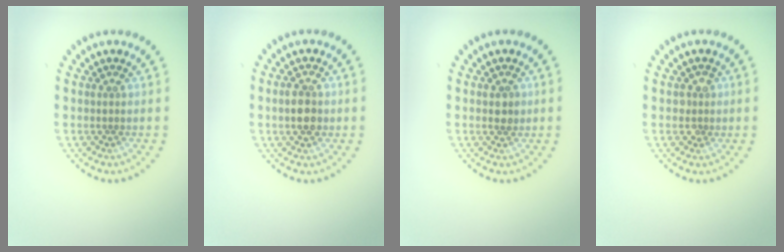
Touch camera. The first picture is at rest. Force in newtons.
{"total": 2.5, "press": 2.5, "slide": 0.2}
{"total": 1.4, "press": 1.3, "slide": 0.3}
{"total": 1.1, "press": 1.1, "slide": 0.4}